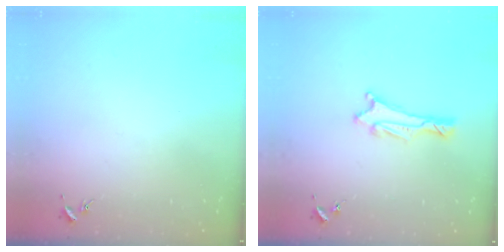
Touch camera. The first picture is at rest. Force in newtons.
{"total": 1.5, "press": 1.5, "slide": 0.2}